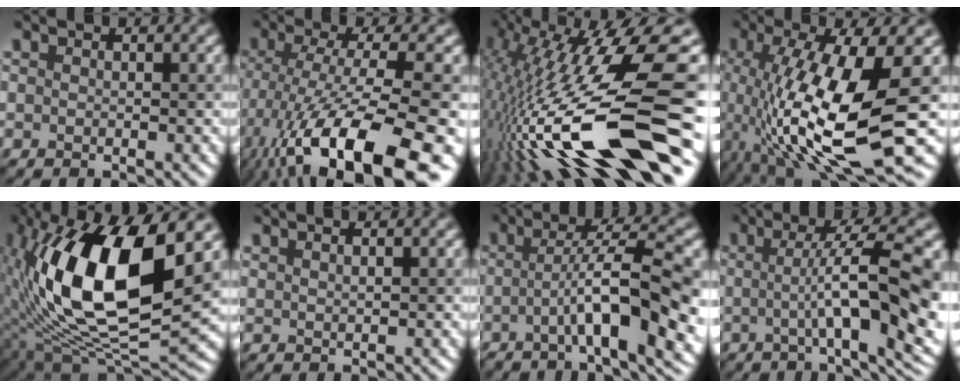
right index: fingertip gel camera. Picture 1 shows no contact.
{"total": 15.3, "force": [-6.9, 5.1, 12.7], "torque": [-0.247, -0.009, -0.109]}
{"total": 16.5, "force": [-3.2, 3.9, 15.7], "torque": [-0.305, 0.016, -0.046]}
{"total": 13.2, "force": [-2.0, 3.7, 12.5], "torque": [-0.229, -0.011, -0.032]}
{"total": 15.3, "force": [2.5, 6.3, 13.8], "torque": [-0.246, -0.001, 0.037]}
{"total": 1.0, "force": [0.8, 0.2, 0.5], "torque": [-0.011, 0.002, 0.014]}
{"total": 10.4, "force": [-1.5, 2.2, 10.1], "torque": [-0.136, 0.009, -0.030]}
{"total": 11.6, "force": [0.0, 2.7, 11.3], "torque": [-0.138, 0.010, -0.001]}